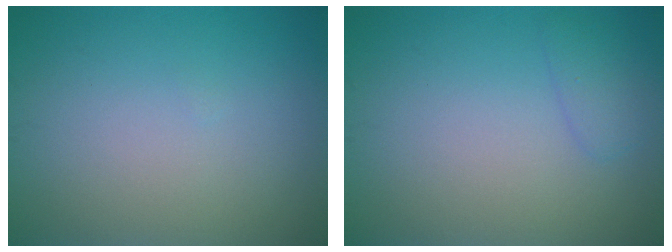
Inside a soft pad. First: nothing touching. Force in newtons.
{"total": 1.3, "press": 1.3, "slide": 0.2}